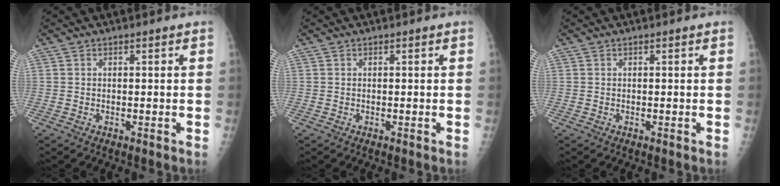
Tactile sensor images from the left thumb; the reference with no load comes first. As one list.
[{"total": 0.0}, {"total": 0.0}]